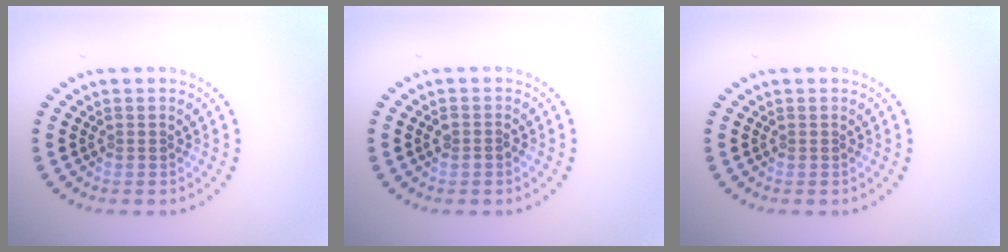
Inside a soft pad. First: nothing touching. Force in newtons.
{"total": 1.1, "press": 1.0, "slide": 0.4}
{"total": 0.0}